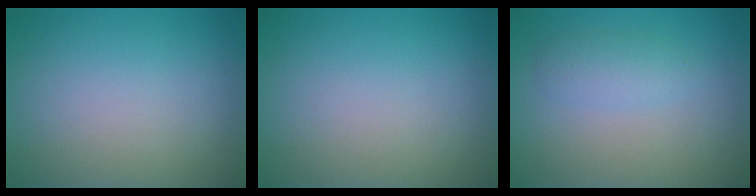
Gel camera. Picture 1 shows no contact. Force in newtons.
{"total": 0.0}
{"total": 1.9, "press": 1.9, "slide": 0.1}